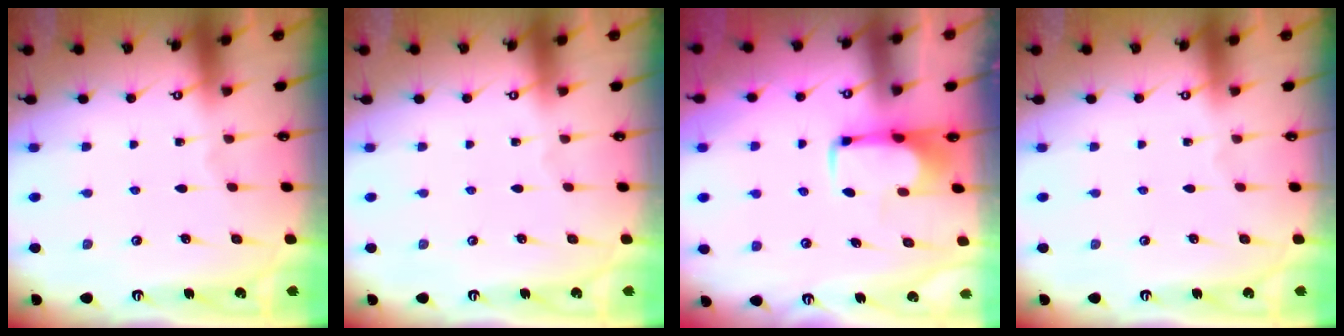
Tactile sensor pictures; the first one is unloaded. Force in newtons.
{"total": 0.0}
{"total": 1.8, "press": 1.7, "slide": 0.5}
{"total": 0.0}